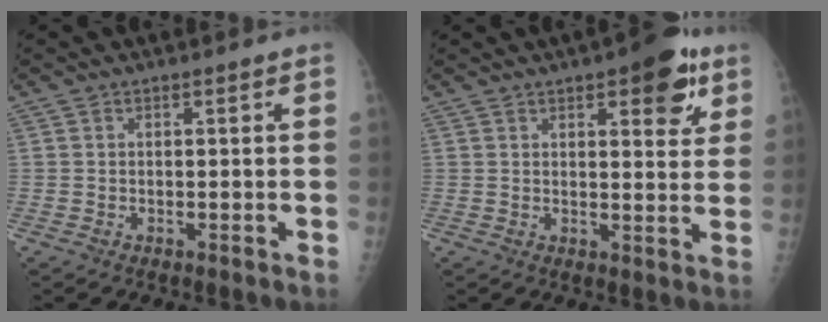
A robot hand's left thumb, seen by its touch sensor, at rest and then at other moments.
{"total": 9.9, "force": [5.1, 3.6, 7.7], "torque": [-0.073, -0.018, 0.060]}